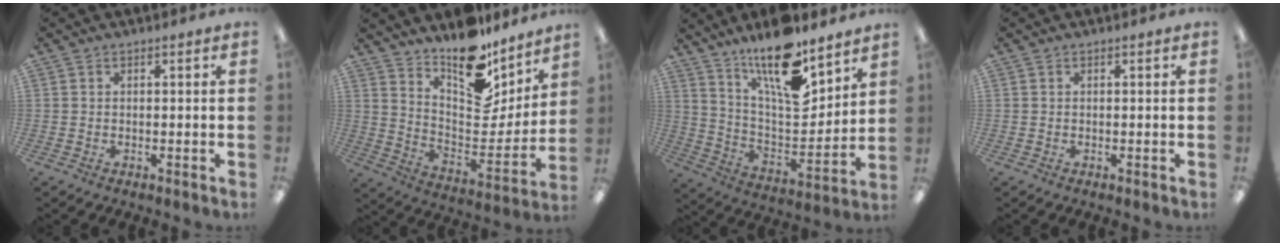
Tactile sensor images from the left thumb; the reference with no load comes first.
{"total": 16.4, "force": [13.4, 6.8, 6.6], "torque": [-0.093, -0.122, 0.232]}
{"total": 18.3, "force": [13.1, 5.9, 11.3], "torque": [-0.192, -0.092, 0.223]}
{"total": 0.0}